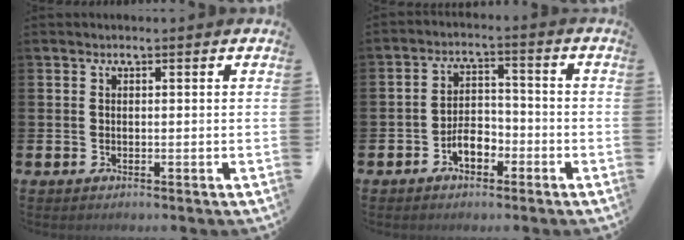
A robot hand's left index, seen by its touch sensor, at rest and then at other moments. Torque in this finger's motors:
{"motor_torque": [1.12, 0.44, 0.44, 0.12]}